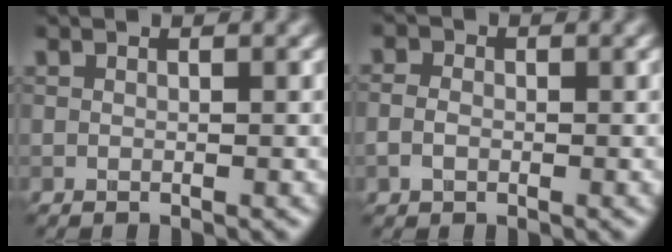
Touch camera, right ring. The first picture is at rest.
{"total": 1.8, "force": [-0.4, 1.4, 1.0], "torque": [-0.020, -0.001, -0.013]}